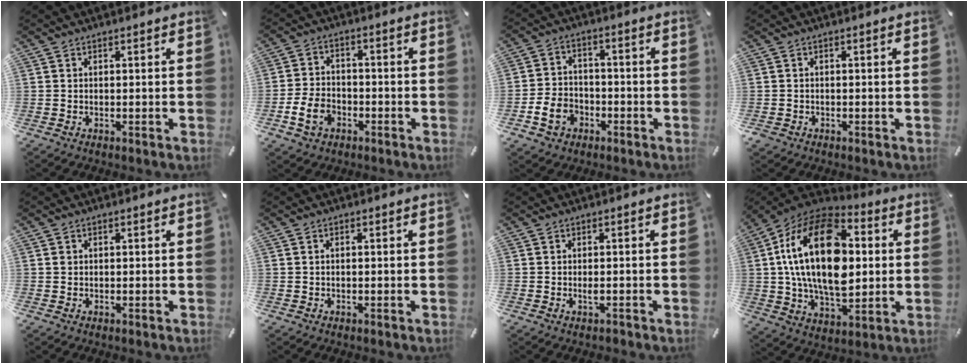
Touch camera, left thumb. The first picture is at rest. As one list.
[{"total": 7.6, "force": [-3.3, 5.6, 3.9], "torque": [-0.088, 0.014, -0.059]}, {"total": 7.7, "force": [-3.1, 6.3, 3.1], "torque": [-0.080, 0.018, -0.056]}, {"total": 1.1, "force": [-0.5, 0.9, 0.2], "torque": [-0.002, 0.003, -0.011]}, {"total": 0.6, "force": [0.0, 0.6, 0.2], "torque": [-0.002, 0.004, -0.001]}, {"total": 0.6, "force": [0.0, 0.3, 0.5], "torque": [-0.010, 0.001, -0.001]}, {"total": 1.4, "force": [-0.5, 0.6, 1.2], "torque": [-0.023, 0.000, -0.009]}, {"total": 25.2, "force": [2.8, 15.9, 19.4], "torque": [-0.392, 0.002, 0.041]}]